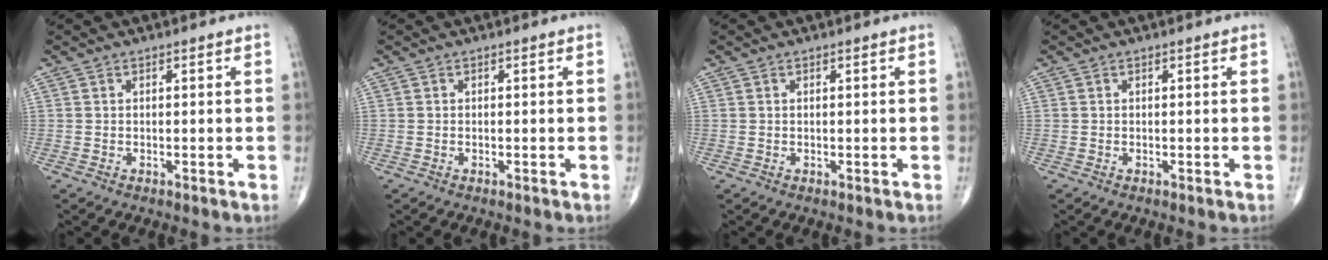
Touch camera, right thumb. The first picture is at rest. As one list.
[{"total": 0.0}, {"total": 0.0}, {"total": 0.0}]